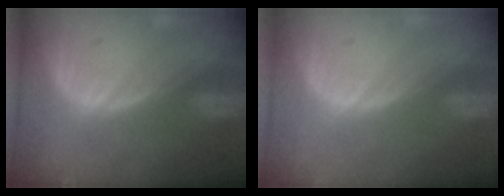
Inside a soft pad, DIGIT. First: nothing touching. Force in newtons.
{"total": 0.0}